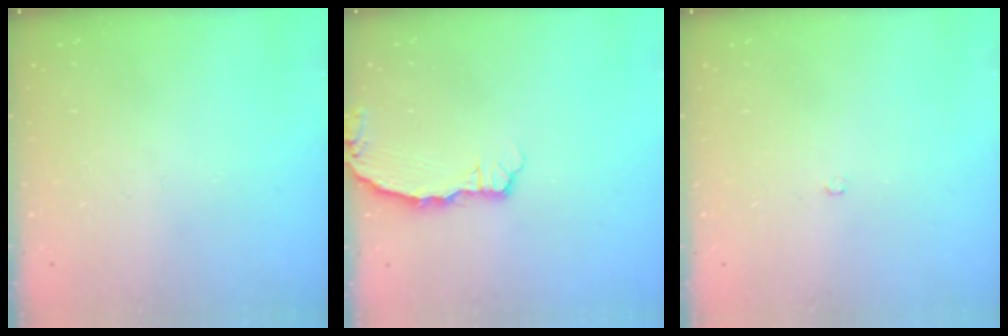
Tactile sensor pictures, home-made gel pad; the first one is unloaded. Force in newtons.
{"total": 2.4, "press": 2.4, "slide": 0.3}
{"total": 2.1, "press": 2.1, "slide": 0.4}